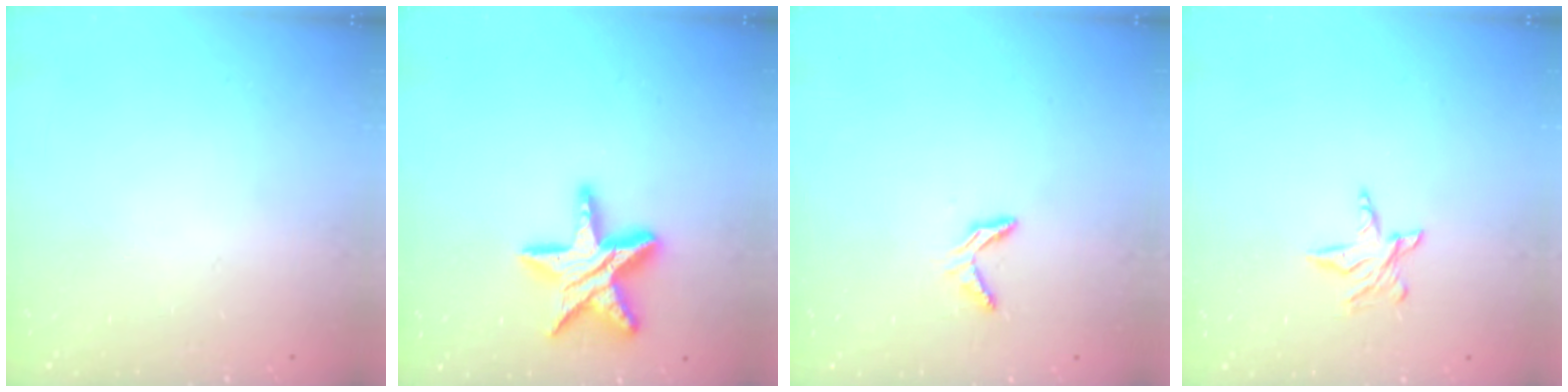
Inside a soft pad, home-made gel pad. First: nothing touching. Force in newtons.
{"total": 15.5, "press": 15.5, "slide": 0.7}
{"total": 4.7, "press": 4.7, "slide": 0.1}
{"total": 4.3, "press": 4.3, "slide": 0.4}